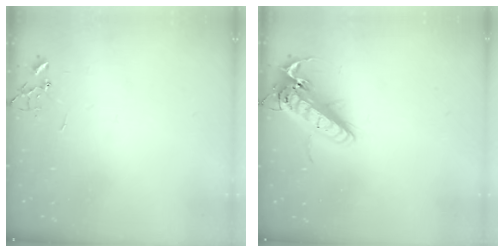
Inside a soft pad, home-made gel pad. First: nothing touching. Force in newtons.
{"total": 17.8, "press": 17.5, "slide": 3.3}